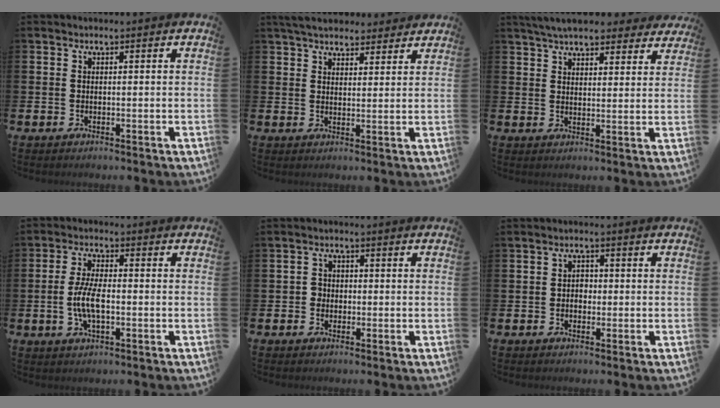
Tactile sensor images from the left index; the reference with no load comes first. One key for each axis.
{"total": 4.9, "fx": 4.6, "fy": 1.4, "fz": 1.0, "tx": -0.029, "ty": -0.017, "tz": 0.083}
{"total": 6.5, "fx": 6.0, "fy": 1.5, "fz": 1.9, "tx": -0.043, "ty": -0.024, "tz": 0.107}
{"total": 5.7, "fx": -0.8, "fy": 2.2, "fz": 5.2, "tx": -0.099, "ty": 0.001, "tz": -0.020}
{"total": 1.8, "fx": -0.6, "fy": 1.7, "fz": 0.4, "tx": 0.001, "ty": 0.004, "tz": -0.018}
{"total": 1.9, "fx": -0.3, "fy": 1.6, "fz": 1.0, "tx": -0.009, "ty": 0.002, "tz": -0.012}